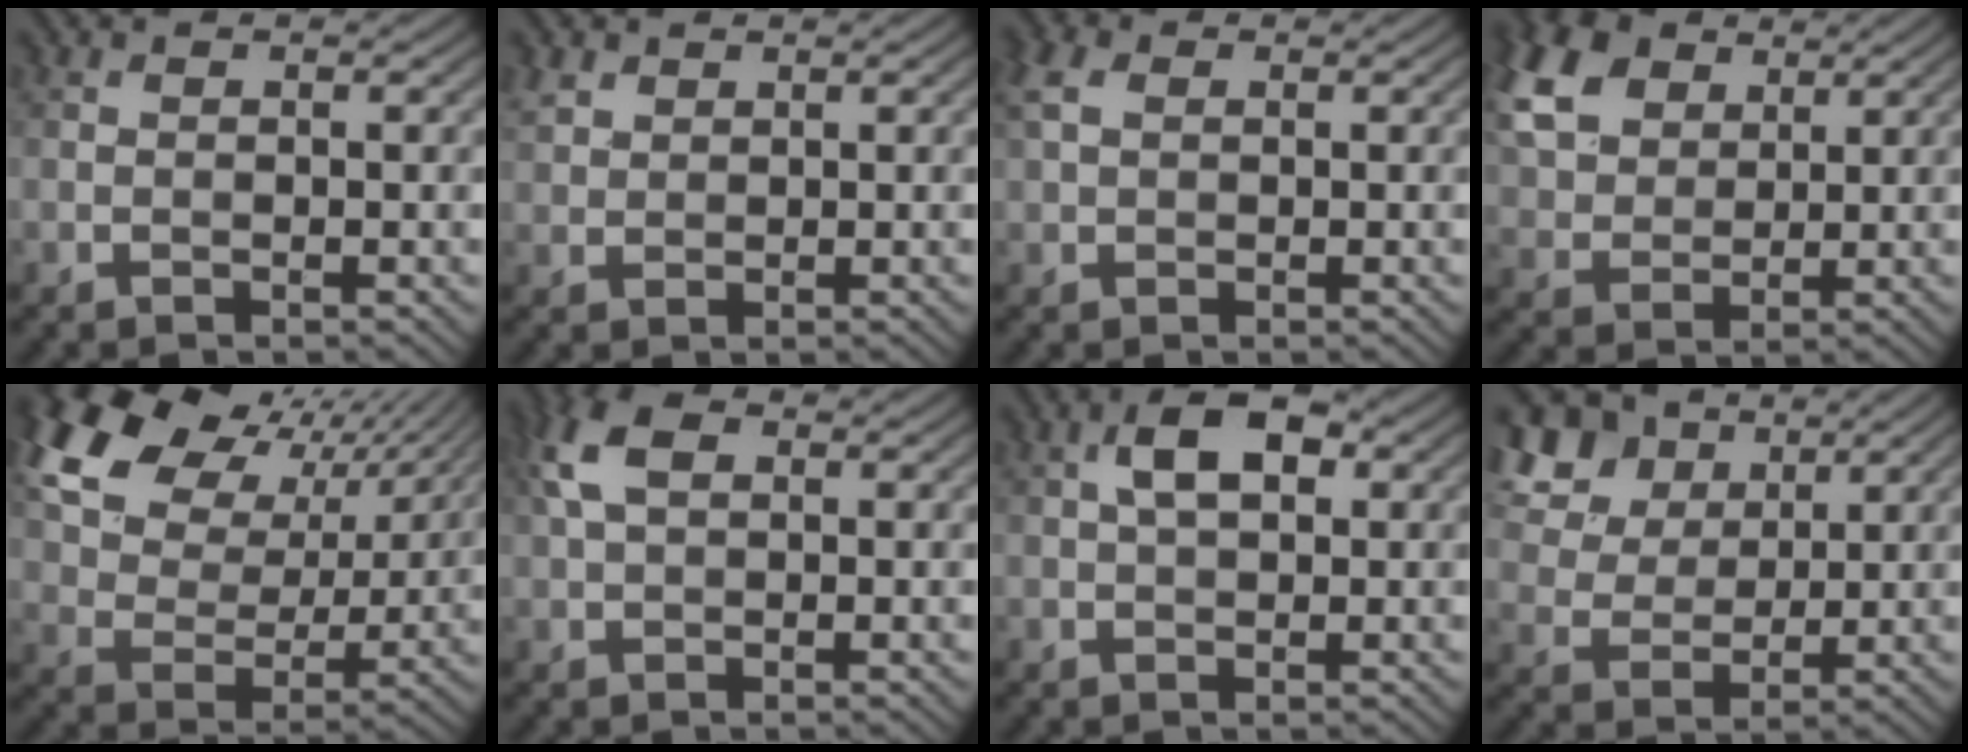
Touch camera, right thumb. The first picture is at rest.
{"total": 1.9, "force": [1.3, 1.3, 0.6], "torque": [-0.020, 0.003, 0.030]}
{"total": 3.2, "force": [1.1, 2.1, 2.1], "torque": [-0.061, 0.013, 0.017]}
{"total": 10.2, "force": [4.8, 6.7, 5.9], "torque": [-0.178, 0.028, 0.096]}
{"total": 18.8, "force": [10.0, 12.0, 10.5], "torque": [-0.269, 0.059, 0.187]}
{"total": 5.1, "force": [1.6, 3.0, 3.9], "torque": [-0.096, 0.016, 0.023]}
{"total": 5.1, "force": [1.3, 2.7, 4.1], "torque": [-0.074, 0.010, 0.017]}
{"total": 11.9, "force": [7.0, 7.5, 6.1], "torque": [-0.192, 0.015, 0.143]}